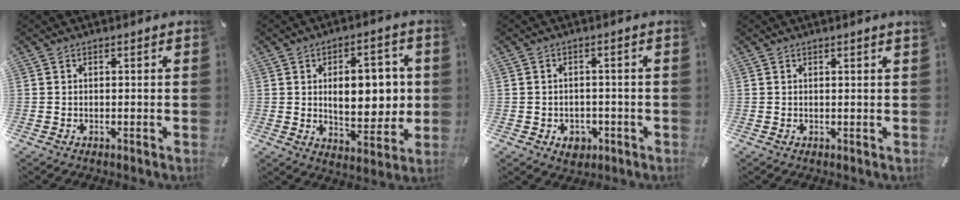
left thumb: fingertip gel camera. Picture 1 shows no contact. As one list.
[{"total": 13.4, "force": [1.6, 7.7, 10.9], "torque": [-0.145, 0.003, 0.026]}, {"total": 4.3, "force": [-1.6, 3.4, 2.0], "torque": [-0.024, 0.005, -0.029]}, {"total": 0.8, "force": [0.5, -0.1, 0.6], "torque": [-0.009, -0.002, 0.009]}]